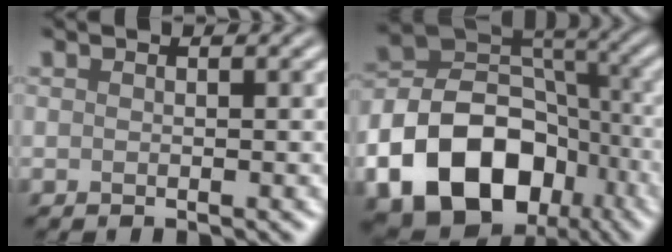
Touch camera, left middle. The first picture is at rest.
{"total": 16.4, "force": [-7.4, 12.2, 8.0], "torque": [-0.153, -0.020, -0.133]}